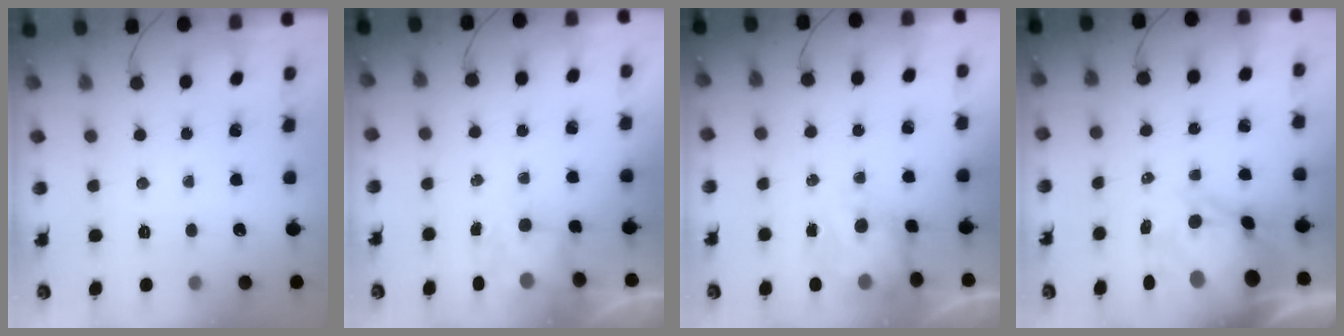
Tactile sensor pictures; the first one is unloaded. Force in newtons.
{"total": 4.4, "press": 4.4, "slide": 0.7}
{"total": 6.2, "press": 6.1, "slide": 1.4}
{"total": 14.0, "press": 13.6, "slide": 3.6}